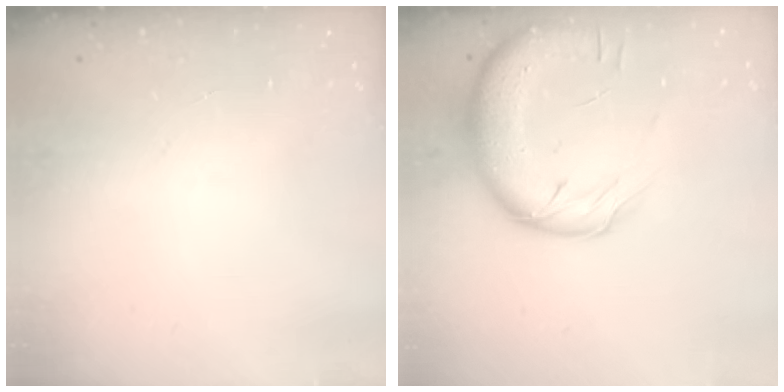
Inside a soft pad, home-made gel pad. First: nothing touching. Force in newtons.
{"total": 15.7, "press": 15.3, "slide": 3.6}